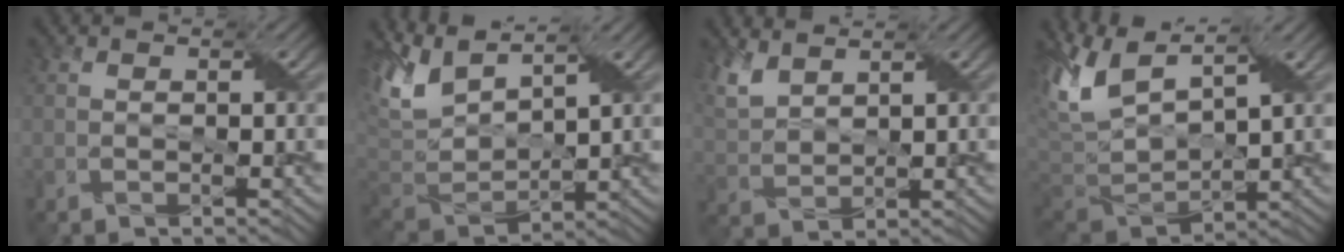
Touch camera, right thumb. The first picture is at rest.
{"total": 8.1, "force": [5.0, 3.1, 5.5], "torque": [-0.149, 0.010, 0.100]}
{"total": 4.7, "force": [3.5, 1.7, 2.5], "torque": [-0.079, 0.007, 0.079]}
{"total": 9.5, "force": [3.9, 4.1, 7.7], "torque": [-0.195, 0.009, 0.069]}